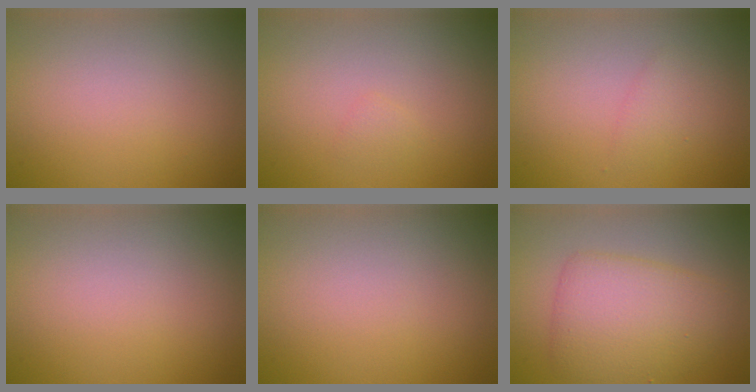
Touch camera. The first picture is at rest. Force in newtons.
{"total": 0.6, "press": 0.6, "slide": 0.1}
{"total": 1.2, "press": 1.2, "slide": 0.1}
{"total": 0.0}
{"total": 0.0}
{"total": 5.4, "press": 5.4, "slide": 0.2}